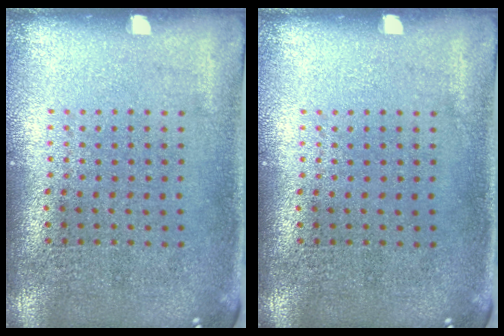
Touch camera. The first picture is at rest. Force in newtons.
{"total": 0.0}